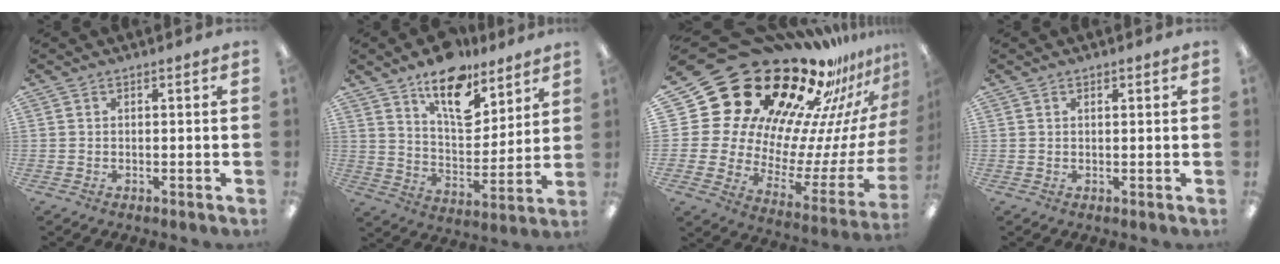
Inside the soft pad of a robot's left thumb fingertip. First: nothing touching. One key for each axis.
{"total": 15.0, "fx": 11.2, "fy": 7.0, "fz": 7.1, "tx": -0.102, "ty": -0.072, "tz": 0.199}
{"total": 28.8, "fx": 19.5, "fy": 15.8, "fz": 14.2, "tx": -0.210, "ty": -0.204, "tz": 0.388}
{"total": 0.7, "fx": 0.5, "fy": 0.4, "fz": 0.2, "tx": 0.005, "ty": -0.002, "tz": 0.008}